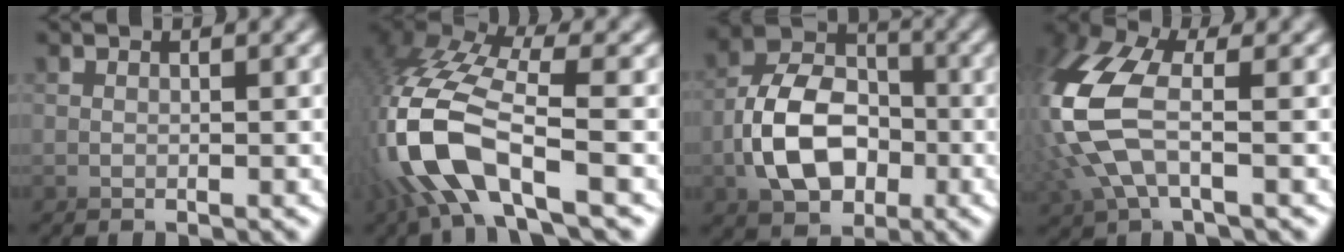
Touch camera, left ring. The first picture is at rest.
{"total": 2.2, "force": [-1.1, 0.4, 1.9], "torque": [-0.135, -0.001, -0.024]}
{"total": 6.1, "force": [-2.8, 4.9, 2.2], "torque": [-0.087, -0.031, -0.042]}
{"total": 3.1, "force": [-0.5, 2.1, 2.3], "torque": [-0.142, -0.015, -0.002]}